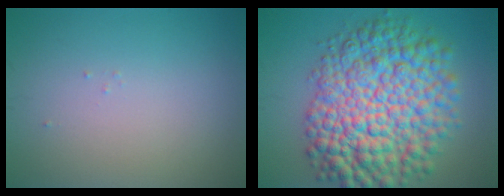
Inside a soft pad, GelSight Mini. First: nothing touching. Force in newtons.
{"total": 12.9, "press": 12.9, "slide": 0.3}